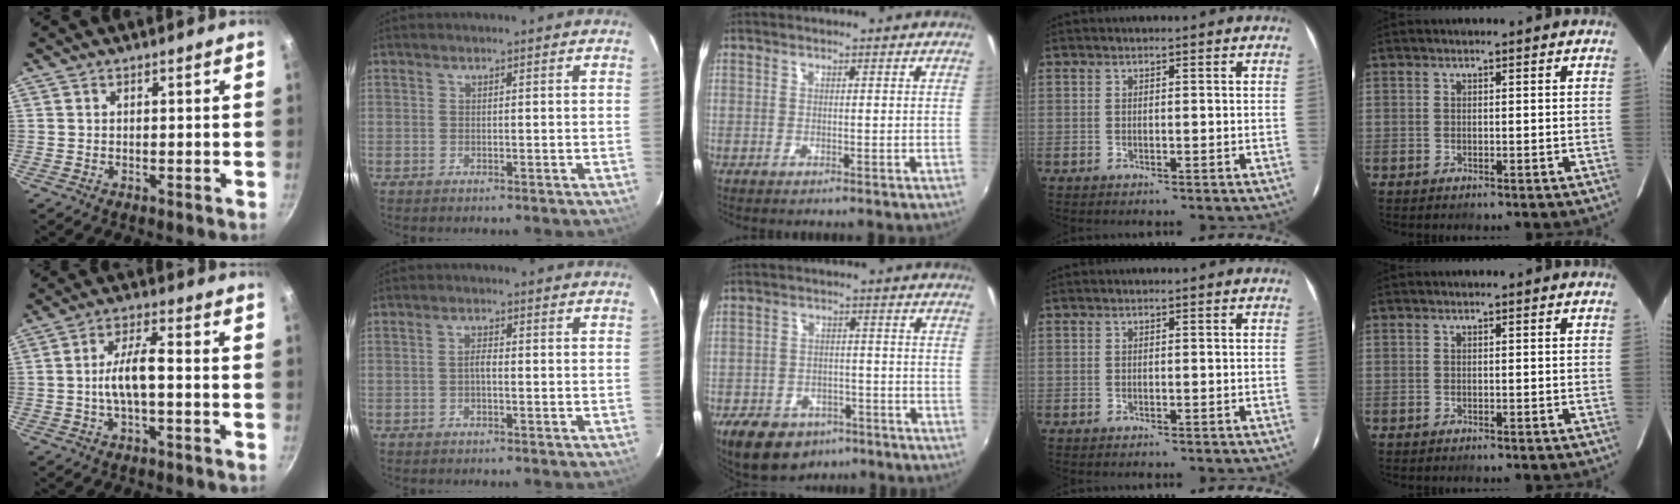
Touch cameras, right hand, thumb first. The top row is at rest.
{"thumb": {"total": 7.4, "force": [-1.0, 2.5, 6.9], "torque": [-0.127, 0.029, -0.023]}, "index": {"total": 1.5, "force": [-0.3, 0.5, 1.3], "torque": [-0.026, 0.006, -0.008]}, "middle": {"total": 12.1, "force": [-7.8, 7.7, 5.1], "torque": [-0.127, 0.005, -0.108]}}